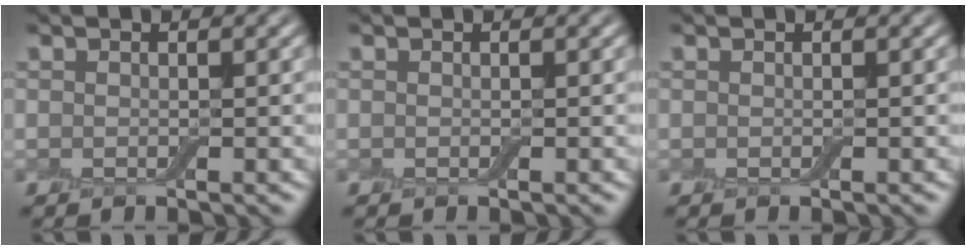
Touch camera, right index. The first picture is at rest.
{"total": 0.0}
{"total": 0.0}